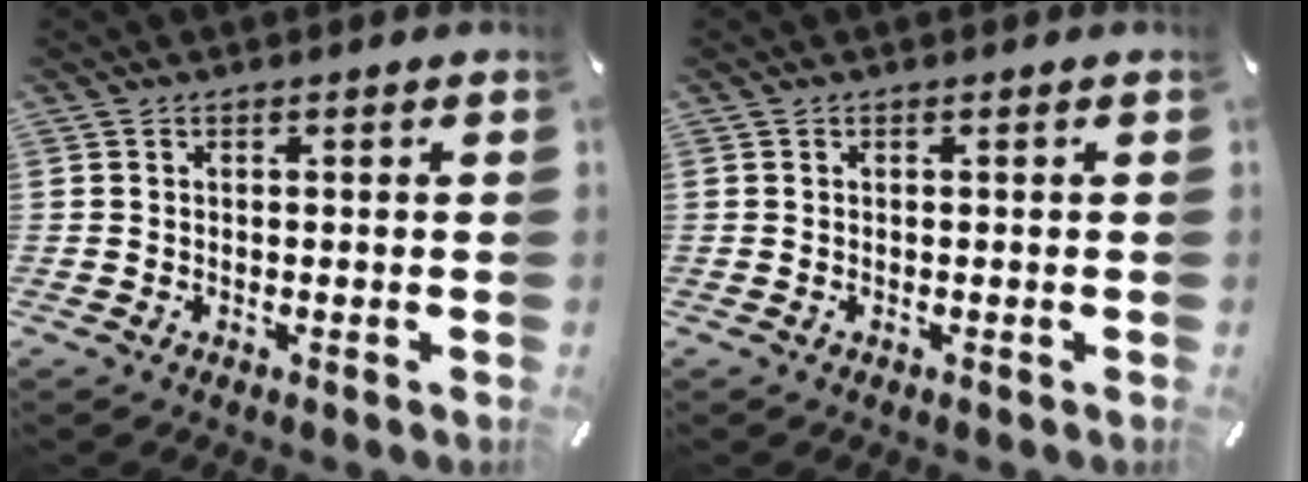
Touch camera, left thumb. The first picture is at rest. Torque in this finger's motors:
{"motor_torque": [0.03, 0.00, 0.04, 0.04, 0.00]}